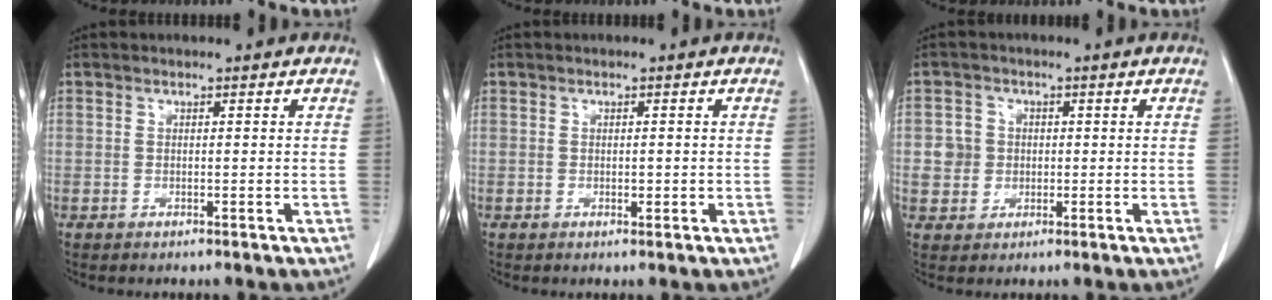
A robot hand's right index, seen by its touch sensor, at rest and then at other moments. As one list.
[{"total": 1.2, "force": [-0.1, 0.6, 1.0], "torque": [-0.011, 0.000, 0.000]}, {"total": 3.9, "force": [0.2, 3.8, 0.8], "torque": [-0.011, 0.013, 0.009]}]